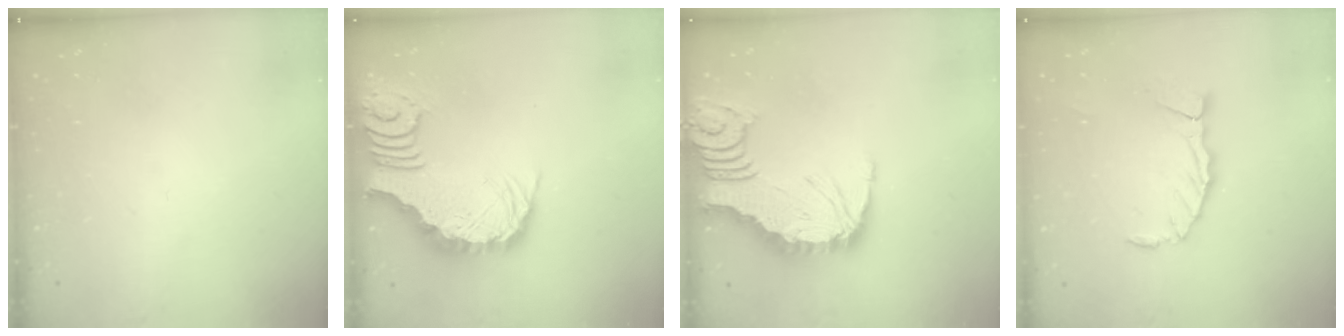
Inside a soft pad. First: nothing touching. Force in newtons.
{"total": 3.7, "press": 3.6, "slide": 0.7}
{"total": 4.2, "press": 4.2, "slide": 0.5}
{"total": 8.4, "press": 8.3, "slide": 1.0}